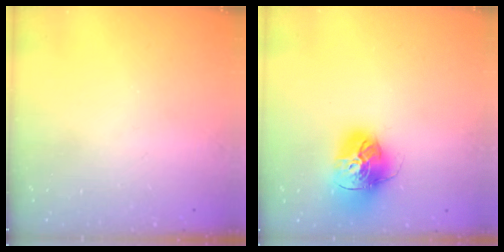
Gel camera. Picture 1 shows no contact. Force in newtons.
{"total": 17.4, "press": 17.3, "slide": 2.1}